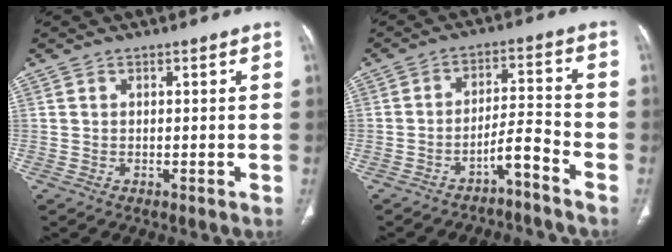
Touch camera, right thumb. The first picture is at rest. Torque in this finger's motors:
{"motor_torque": [-0.14, 0.24, 0.54, -0.29, 0.15]}